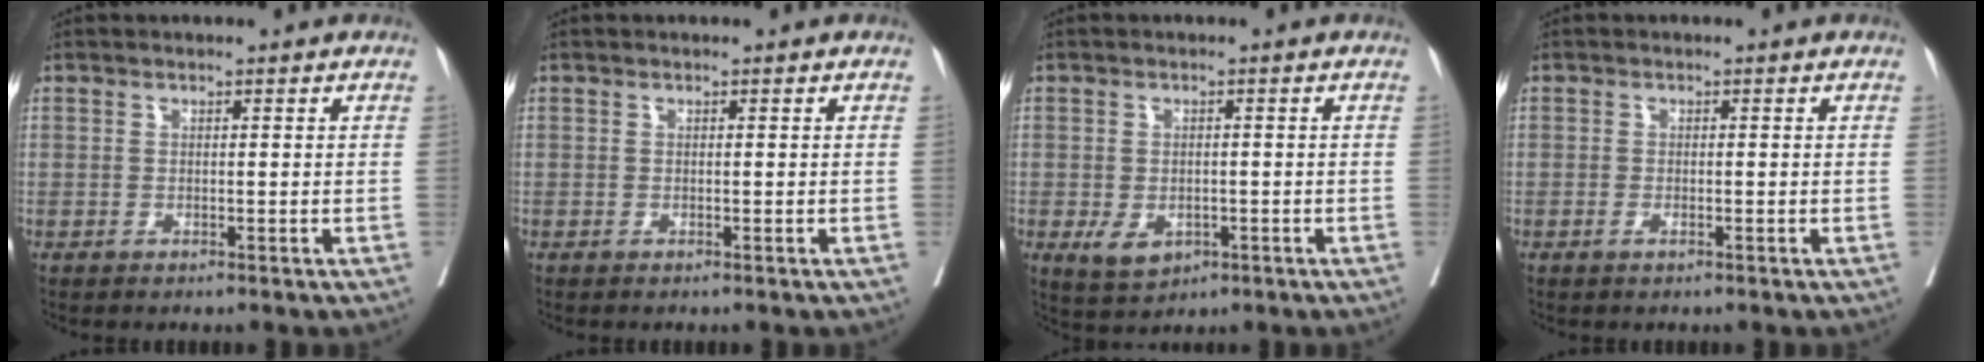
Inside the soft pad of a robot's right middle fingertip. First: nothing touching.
{"total": 0.0}
{"total": 4.5, "force": [-1.8, 3.1, 2.8], "torque": [-0.050, -0.004, -0.016]}
{"total": 0.7, "force": [-0.4, 0.2, 0.6], "torque": [-0.008, 0.000, -0.006]}